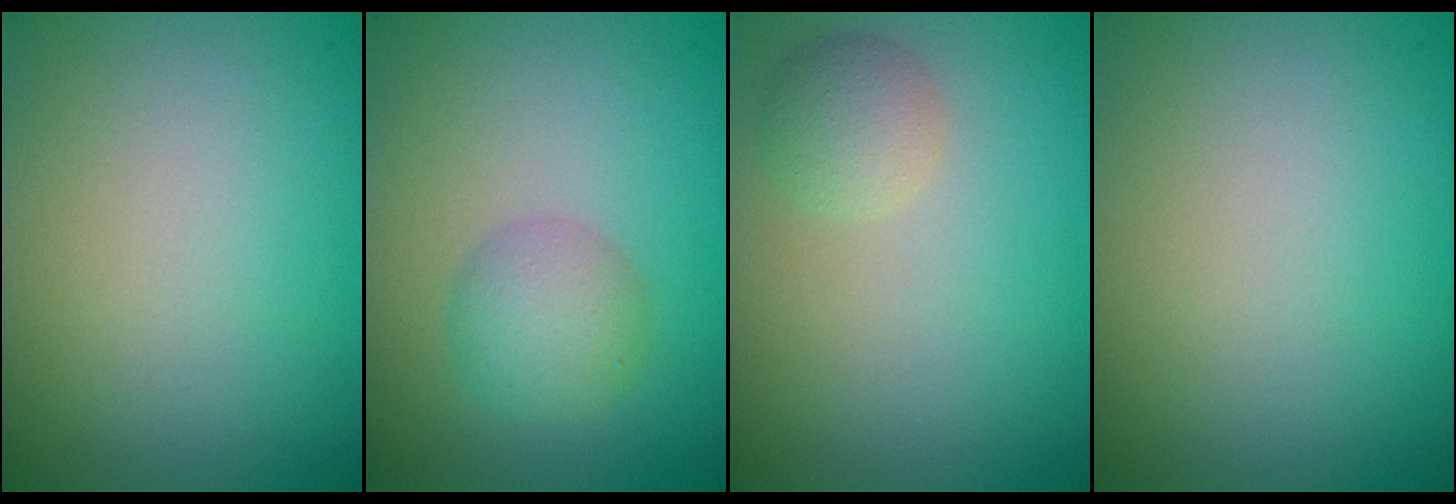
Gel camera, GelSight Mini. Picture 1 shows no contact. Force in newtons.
{"total": 3.0, "press": 3.0, "slide": 0.1}
{"total": 2.1, "press": 2.1, "slide": 0.0}
{"total": 0.0}